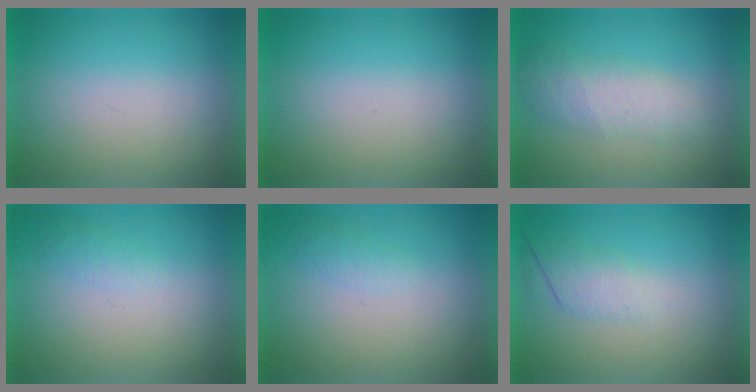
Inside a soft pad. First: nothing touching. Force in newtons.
{"total": 0.0}
{"total": 2.6}
{"total": 1.2}
{"total": 1.3}
{"total": 2.6}